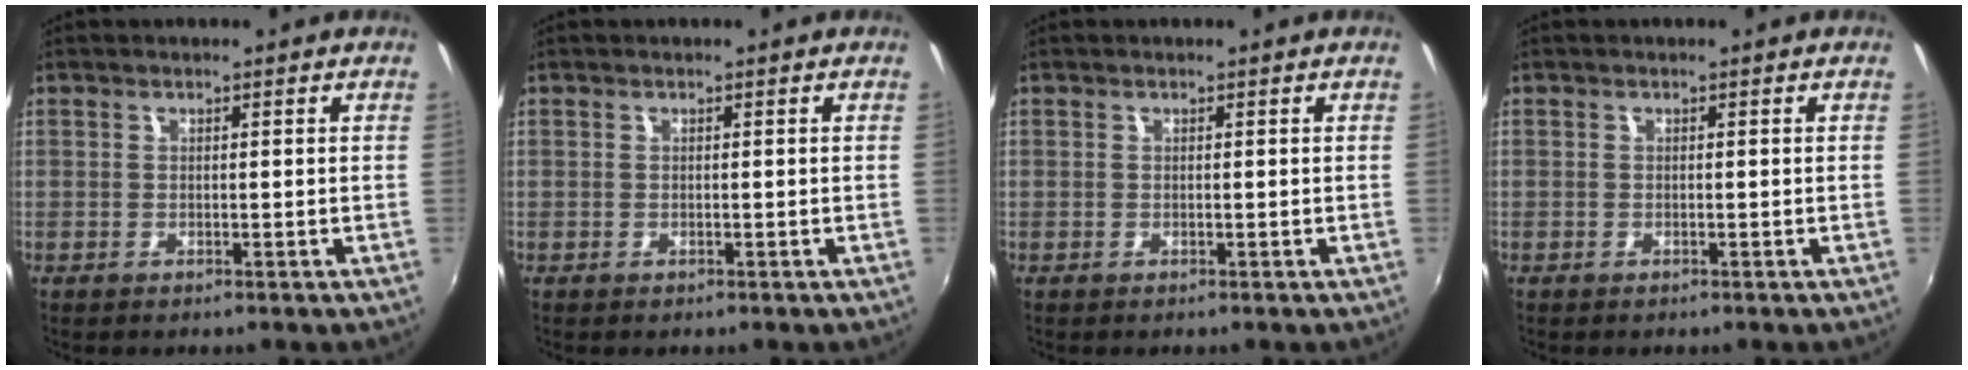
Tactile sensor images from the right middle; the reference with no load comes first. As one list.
[{"total": 0.0}, {"total": 0.0}, {"total": 0.0}]